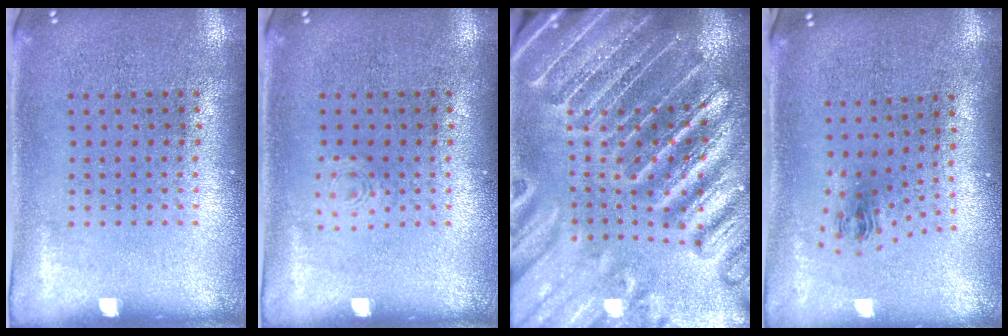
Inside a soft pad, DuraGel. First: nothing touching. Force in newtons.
{"total": 0.6, "press": 0.6, "slide": 0.1}
{"total": 4.3, "press": 4.0, "slide": 1.3}
{"total": 1.0, "press": 0.4, "slide": 0.9}